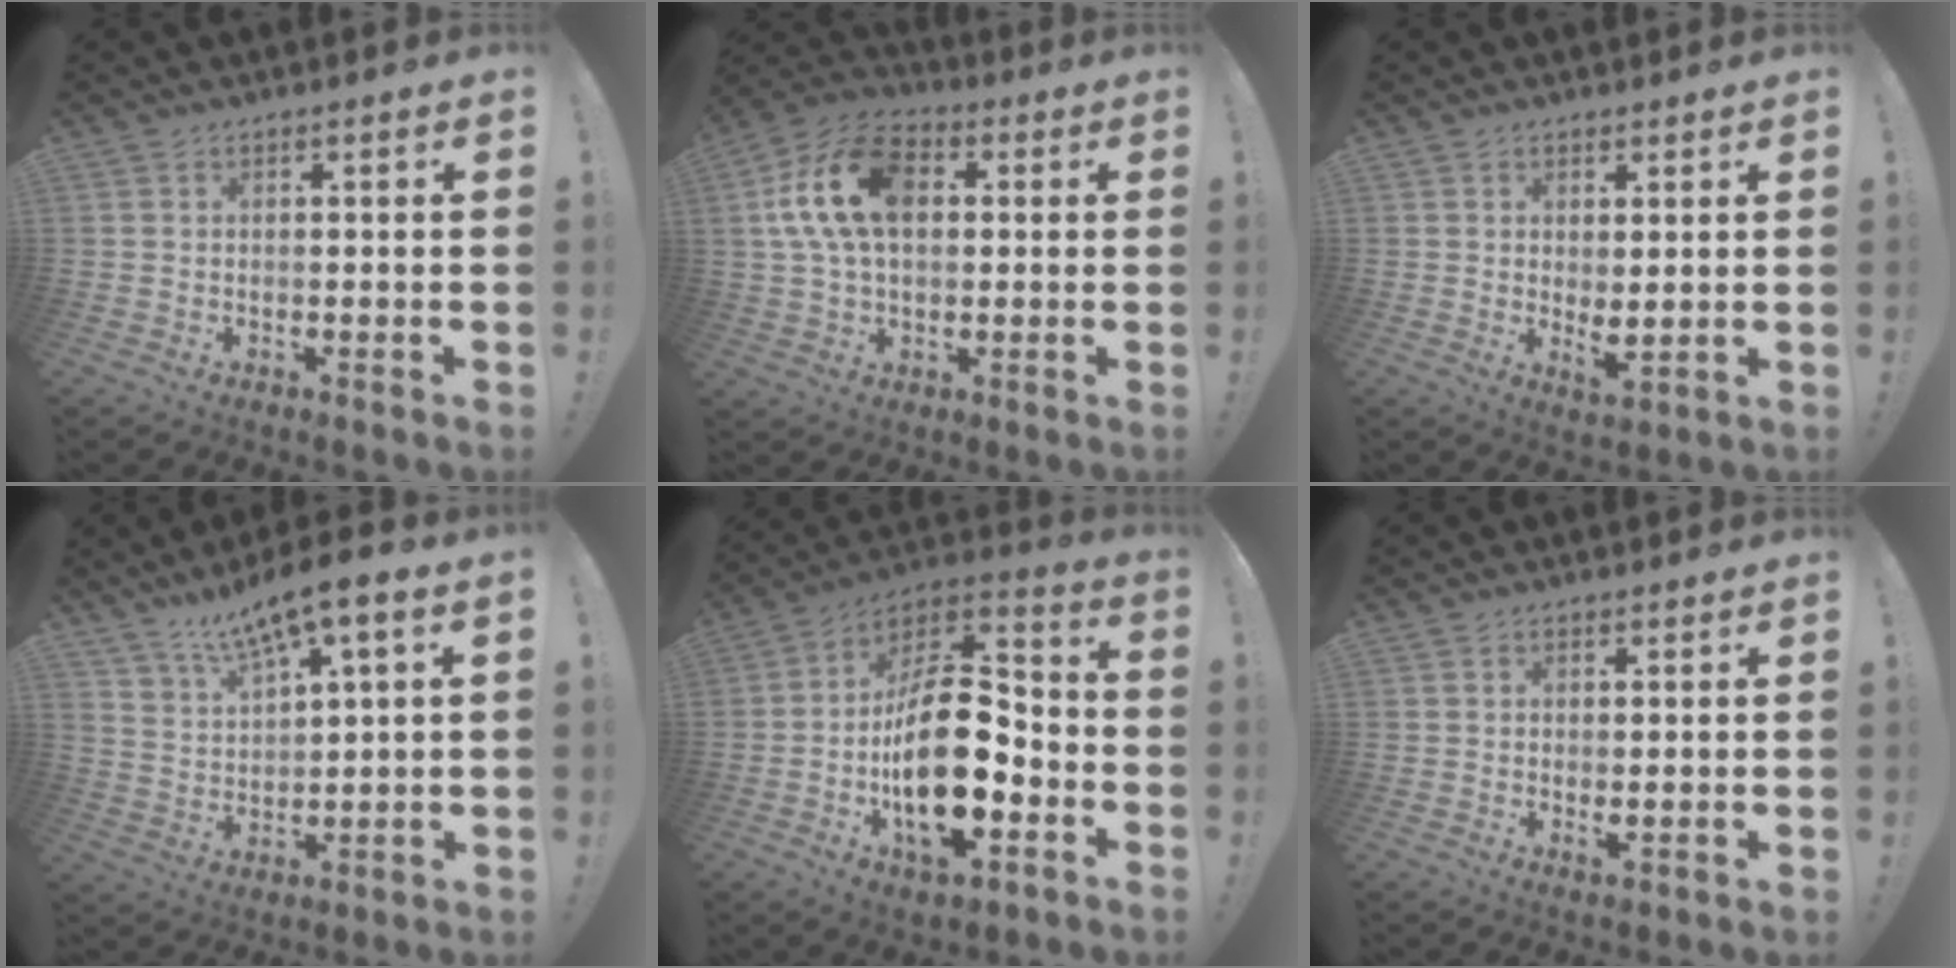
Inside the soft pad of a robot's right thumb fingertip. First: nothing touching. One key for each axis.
{"total": 17.3, "fx": 3.2, "fy": 11.3, "fz": 12.7, "tx": -0.234, "ty": 0.014, "tz": 0.060}
{"total": 3.9, "fx": 1.2, "fy": 1.5, "fz": 3.4, "tx": -0.045, "ty": -0.016, "tz": 0.024}
{"total": 9.4, "fx": 7.1, "fy": 2.0, "fz": 5.9, "tx": -0.111, "ty": -0.041, "tz": 0.125}
{"total": 23.4, "fx": -5.4, "fy": 11.5, "fz": 19.6, "tx": -0.351, "ty": 0.028, "tz": -0.082}
{"total": 1.4, "fx": 0.4, "fy": 0.6, "fz": 1.3, "tx": -0.022, "ty": -0.002, "tz": 0.009}